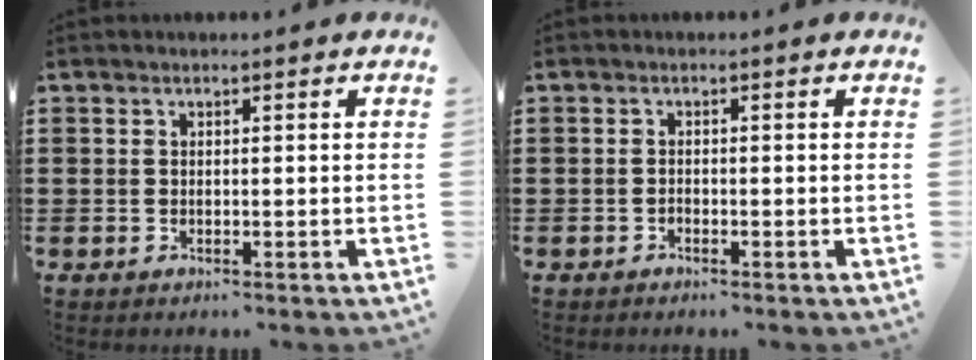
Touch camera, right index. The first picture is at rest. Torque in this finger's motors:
{"motor_torque": [2.14, 0.00, -0.02, -0.01]}